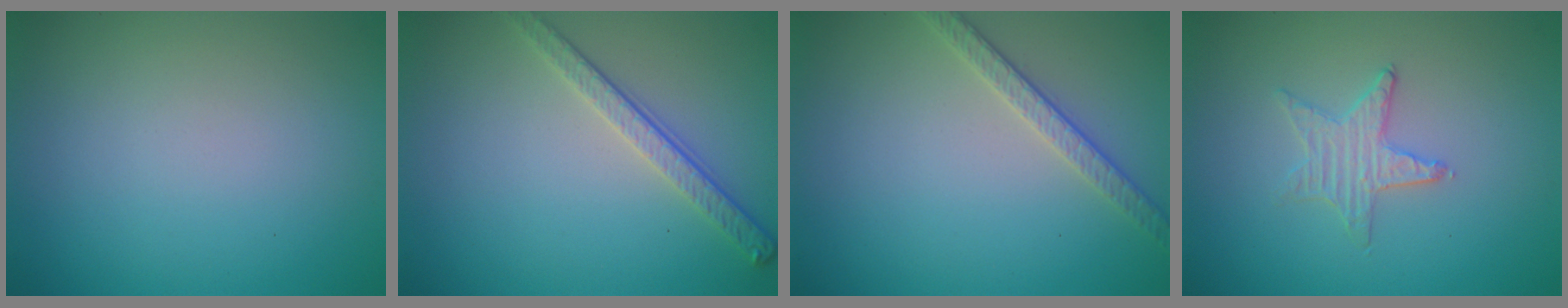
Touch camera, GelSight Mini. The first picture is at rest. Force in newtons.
{"total": 2.9, "press": 2.5, "slide": 1.5}
{"total": 2.6, "press": 2.5, "slide": 0.8}
{"total": 1.2, "press": 1.2, "slide": 0.1}